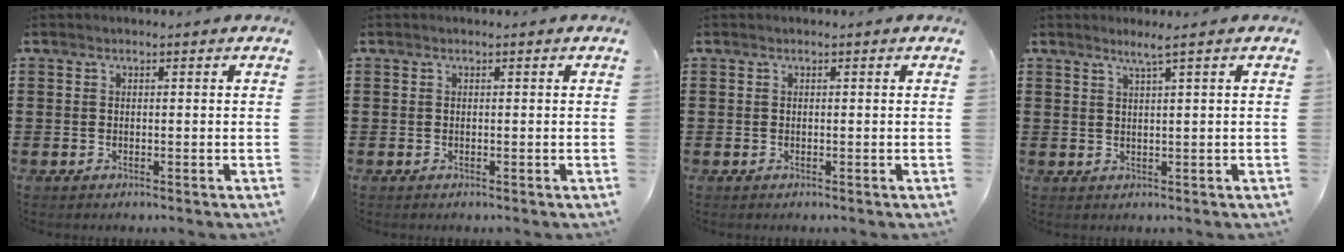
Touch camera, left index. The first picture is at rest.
{"total": 0.0}
{"total": 0.0}
{"total": 2.0, "force": [1.3, -0.5, 1.4], "torque": [-0.029, -0.004, 0.023]}